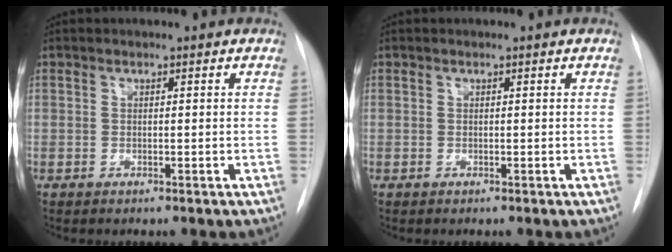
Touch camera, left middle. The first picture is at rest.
{"total": 0.0}